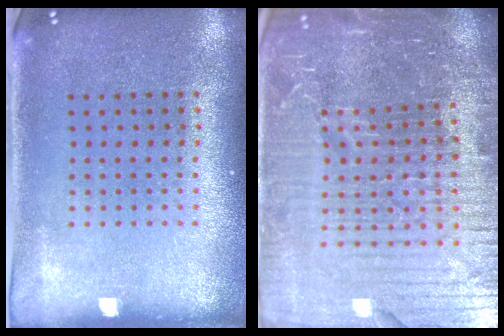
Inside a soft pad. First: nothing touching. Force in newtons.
{"total": 6.8, "press": 5.9, "slide": 3.3}